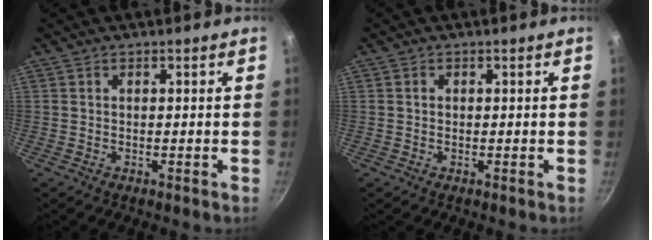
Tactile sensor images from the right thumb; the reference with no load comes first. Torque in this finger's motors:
{"motor_torque": [-0.43, 0.06, 0.01, 1.00, 0.01]}